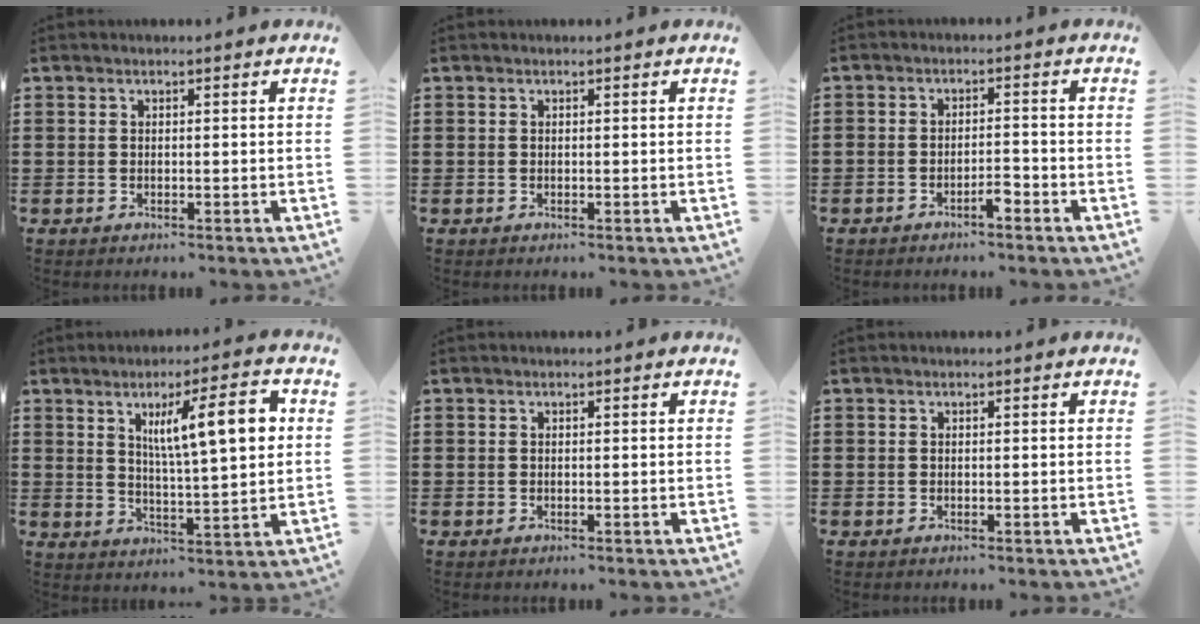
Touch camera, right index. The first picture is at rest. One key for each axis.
{"total": 0.0}
{"total": 2.5, "fx": -2.0, "fy": 0.4, "fz": 1.4, "tx": -0.027, "ty": 0.002, "tz": -0.037}
{"total": 10.9, "fx": 3.6, "fy": 2.3, "fz": 10.0, "tx": -0.171, "ty": 0.000, "tz": 0.053}
{"total": 0.0}
{"total": 0.0}